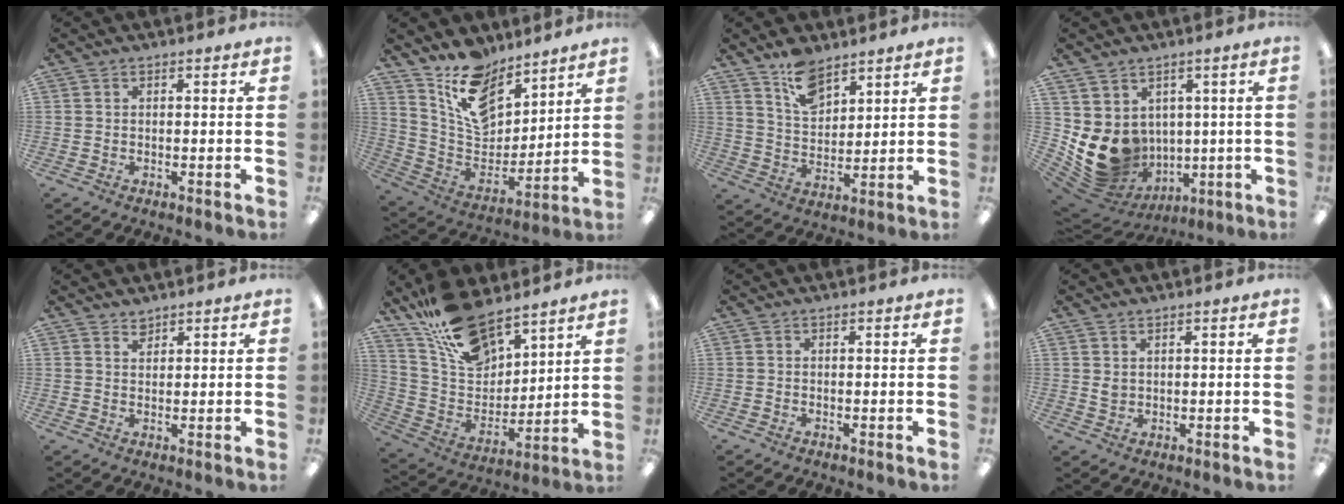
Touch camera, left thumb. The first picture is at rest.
{"total": 14.7, "force": [10.8, 8.2, 5.7], "torque": [-0.117, -0.069, 0.207]}
{"total": 9.9, "force": [7.3, 5.1, 4.3], "torque": [-0.077, -0.034, 0.134]}
{"total": 11.7, "force": [-0.1, 10.5, 5.2], "torque": [-0.113, -0.033, 0.011]}
{"total": 1.9, "force": [1.8, 0.6, 0.2], "torque": [-0.006, -0.003, 0.035]}
{"total": 17.3, "force": [13.4, 7.9, 7.8], "torque": [-0.159, -0.076, 0.247]}
{"total": 0.0}
{"total": 2.0, "force": [1.1, 1.4, 0.8], "torque": [-0.018, 0.002, 0.021]}